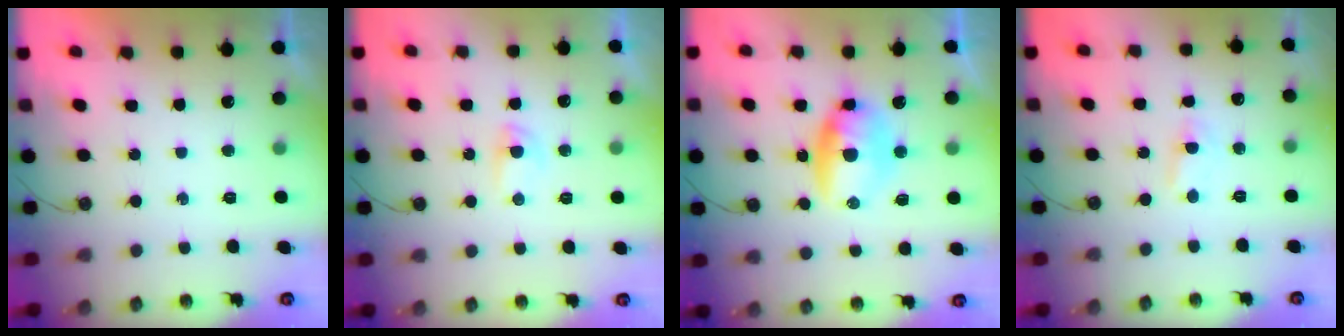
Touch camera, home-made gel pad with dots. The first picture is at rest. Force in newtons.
{"total": 2.7, "press": 2.6, "slide": 0.4}
{"total": 18.1, "press": 11.8, "slide": 13.7}
{"total": 2.0, "press": 2.0, "slide": 0.3}